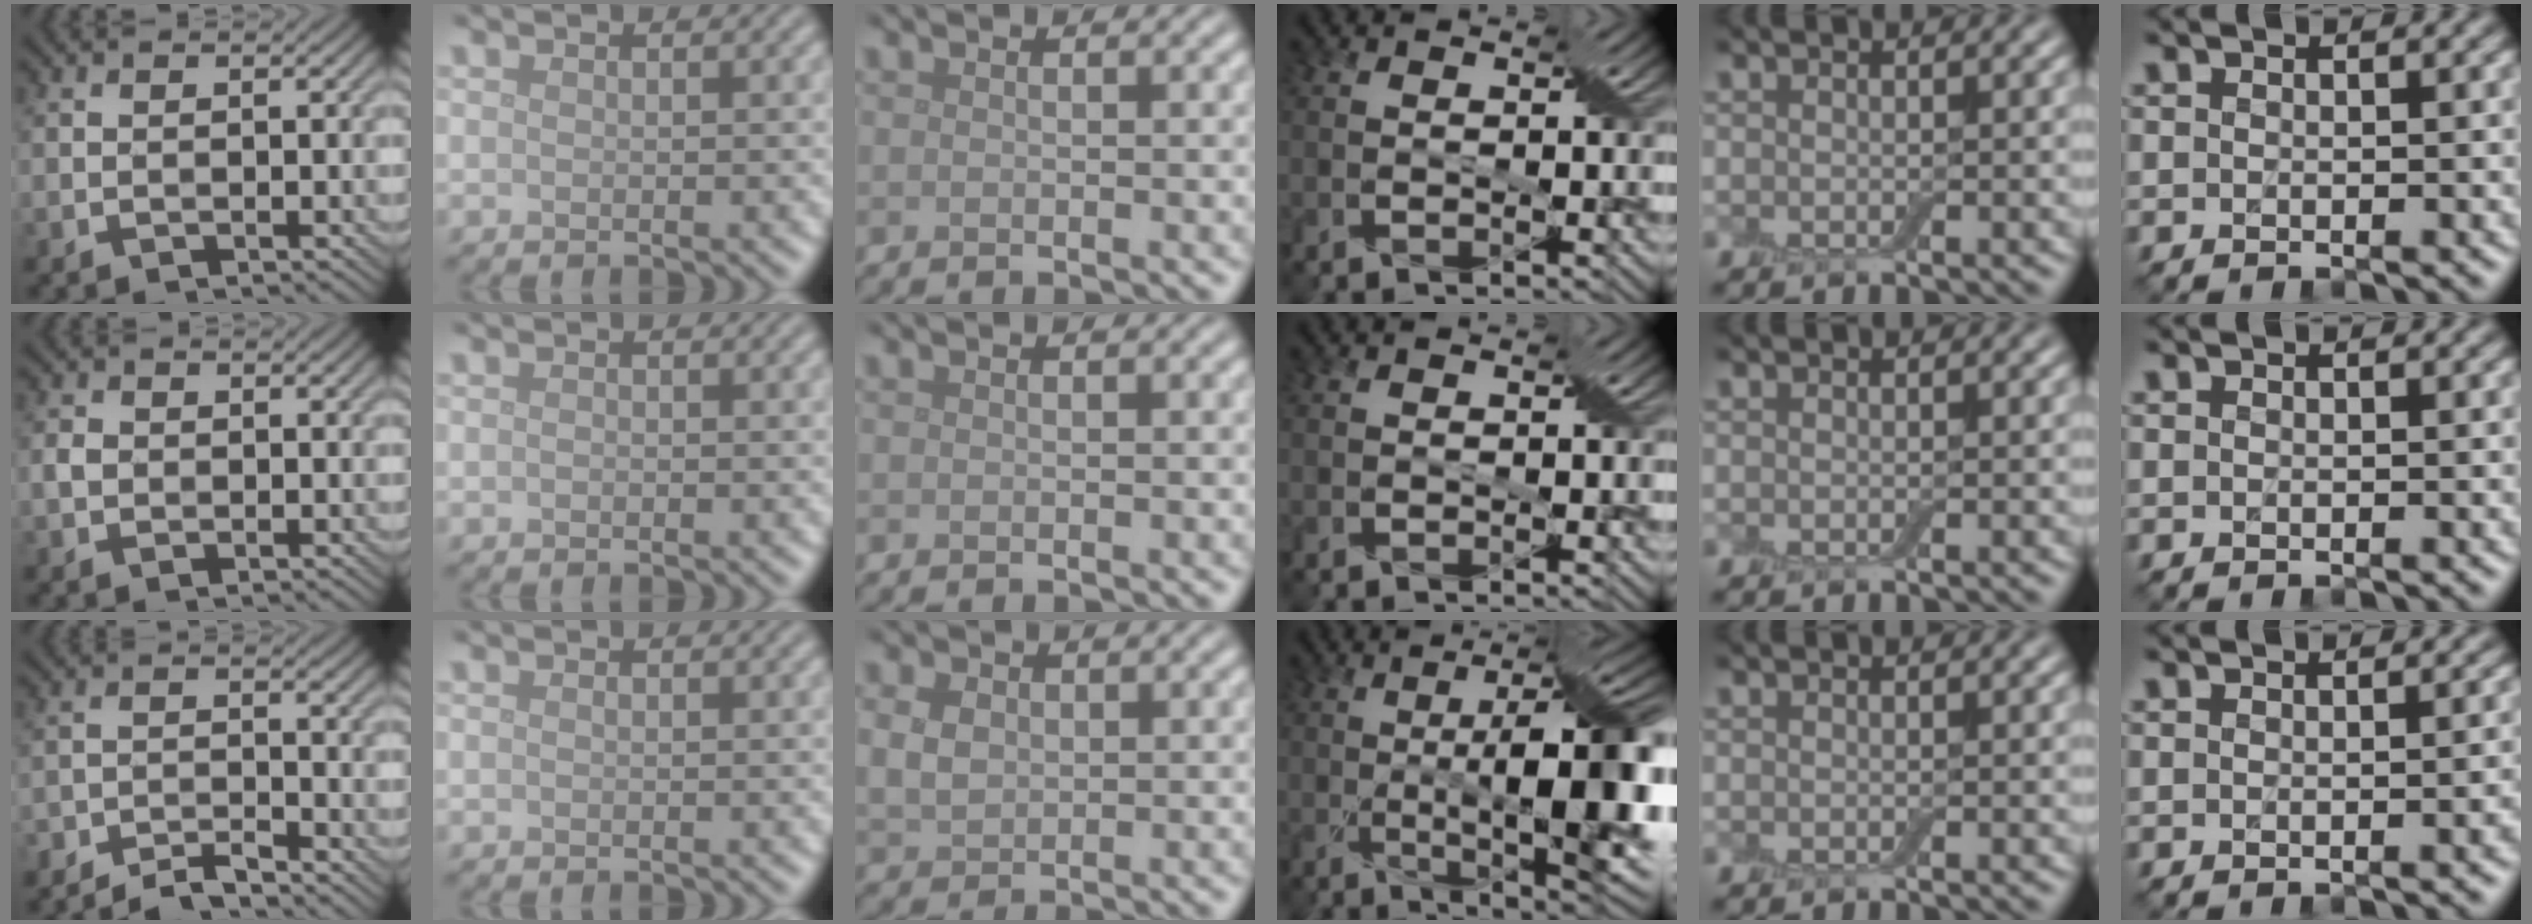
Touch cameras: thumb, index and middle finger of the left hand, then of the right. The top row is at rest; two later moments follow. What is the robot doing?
{"motion": "extract", "object": "backpack"}